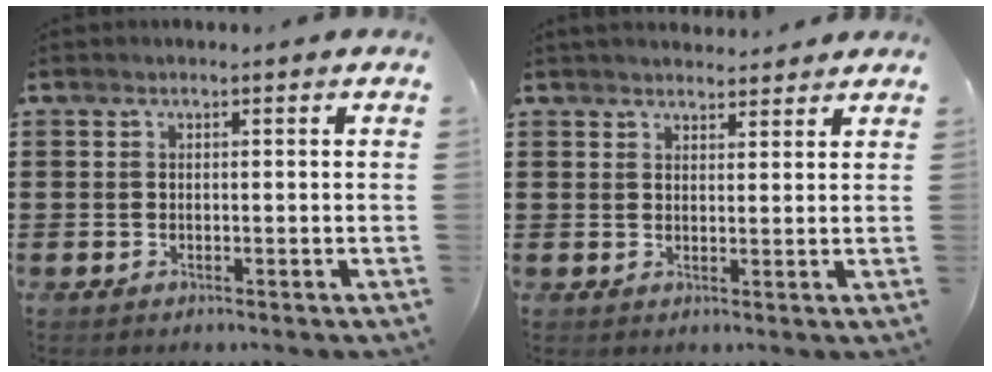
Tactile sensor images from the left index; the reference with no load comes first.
{"total": 2.3, "force": [2.3, 0.3, 0.1], "torque": [-0.008, -0.002, 0.044]}